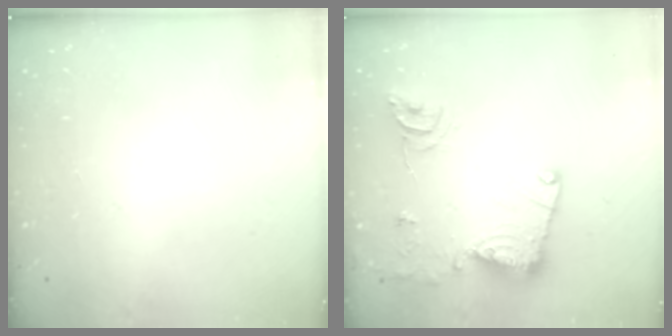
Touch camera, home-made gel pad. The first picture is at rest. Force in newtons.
{"total": 14.7, "press": 14.7, "slide": 0.7}